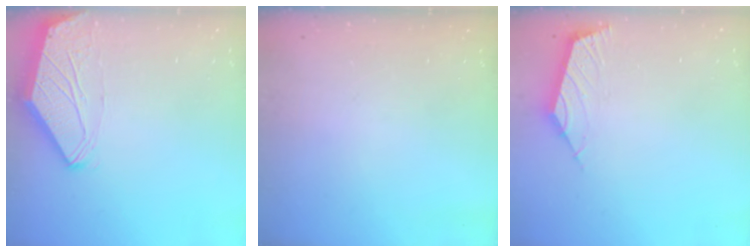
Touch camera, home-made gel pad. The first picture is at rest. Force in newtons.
{"total": 0.0}
{"total": 2.8, "press": 2.7, "slide": 0.7}